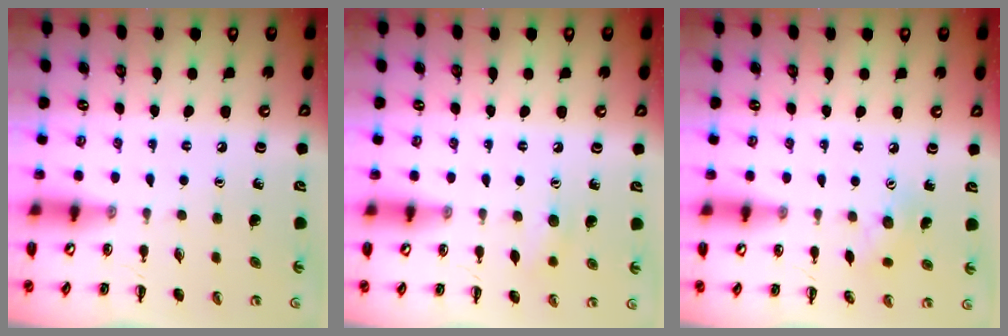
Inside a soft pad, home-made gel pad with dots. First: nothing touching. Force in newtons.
{"total": 5.4, "press": 5.3, "slide": 1.3}
{"total": 5.0, "press": 4.9, "slide": 1.1}